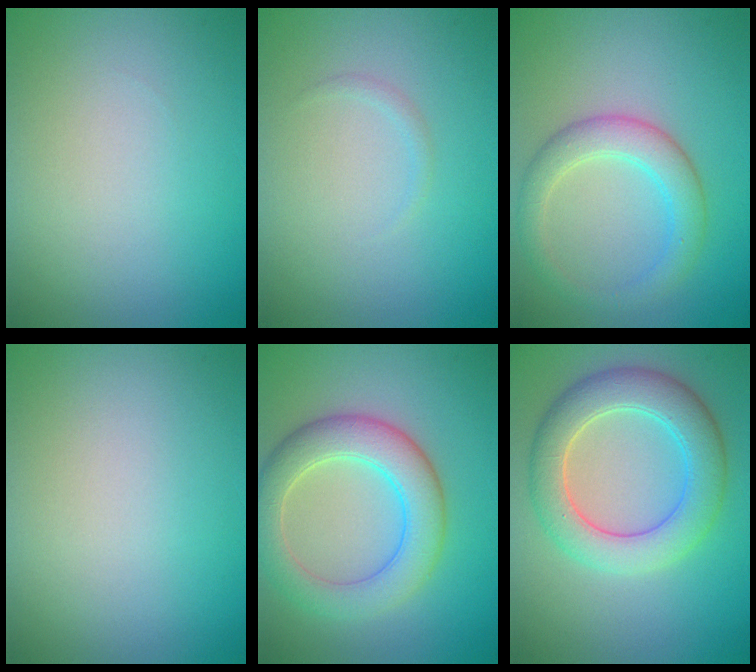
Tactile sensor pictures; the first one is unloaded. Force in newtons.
{"total": 0.5, "press": 0.5, "slide": 0.0}
{"total": 3.7, "press": 3.7, "slide": 0.2}
{"total": 0.0}
{"total": 5.7, "press": 5.7, "slide": 0.2}
{"total": 6.1, "press": 6.1, "slide": 0.1}